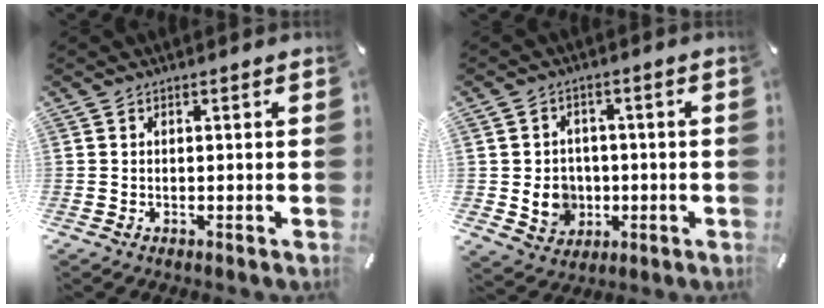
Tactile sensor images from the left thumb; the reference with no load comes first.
{"total": 7.9, "force": [-1.2, 7.4, 2.7], "torque": [-0.053, 0.007, -0.019]}